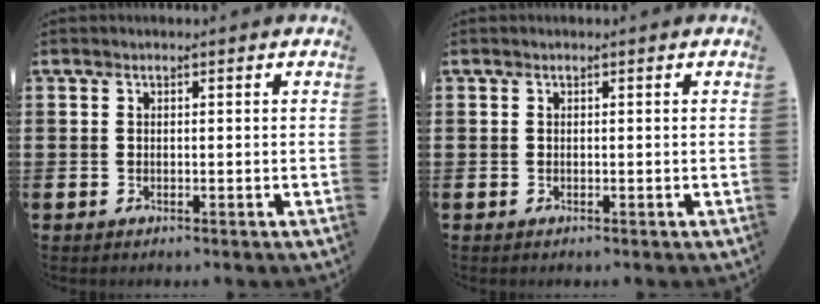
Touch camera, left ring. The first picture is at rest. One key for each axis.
{"total": 0.0}